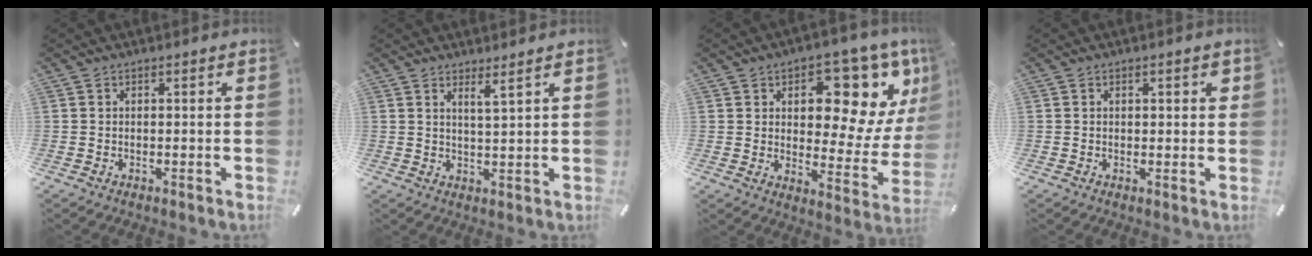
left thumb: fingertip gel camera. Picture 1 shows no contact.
{"total": 3.3, "force": [2.7, -0.6, 1.8], "torque": [-0.039, -0.014, 0.047]}
{"total": 15.2, "force": [8.5, 8.4, 9.4], "torque": [-0.100, -0.080, 0.138]}
{"total": 1.5, "force": [0.4, 0.8, 1.3], "torque": [-0.019, 0.003, 0.004]}